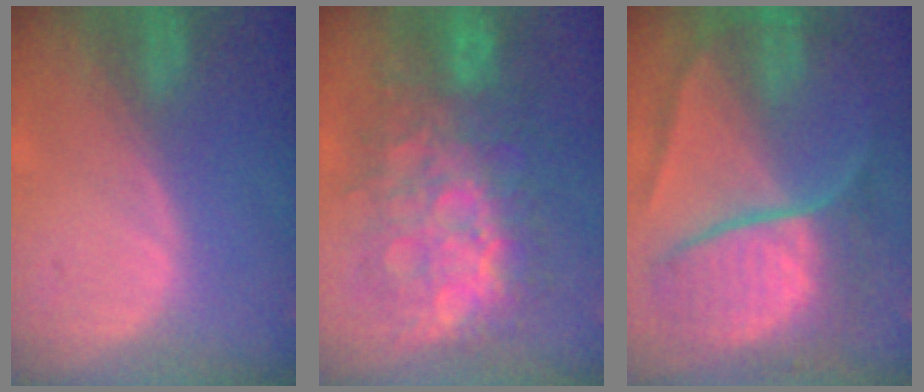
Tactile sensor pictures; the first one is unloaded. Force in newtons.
{"total": 12.3, "press": 12.3, "slide": 1.3}
{"total": 10.8, "press": 10.7, "slide": 1.1}